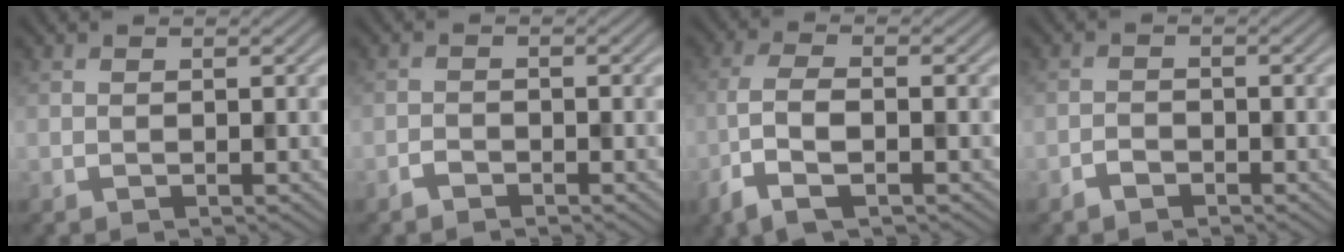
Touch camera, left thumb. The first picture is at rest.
{"total": 1.3, "force": [-1.1, 0.5, 0.5], "torque": [-0.009, 0.001, -0.025]}
{"total": 5.6, "force": [-2.6, 1.9, 4.6], "torque": [-0.108, -0.002, -0.062]}
{"total": 1.6, "force": [-1.2, 0.7, 0.7], "torque": [-0.011, 0.001, -0.027]}